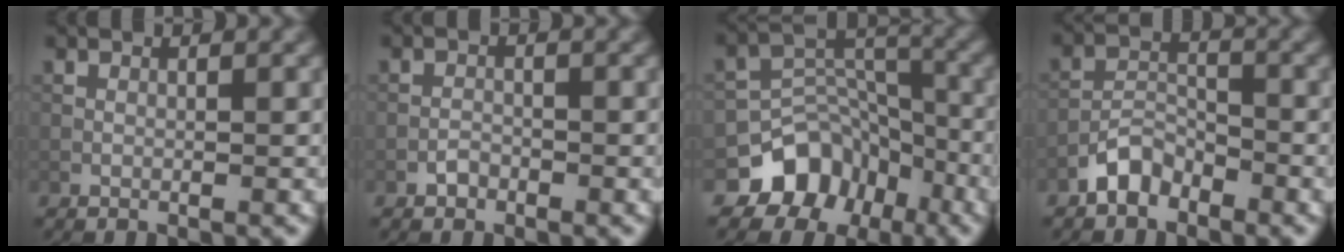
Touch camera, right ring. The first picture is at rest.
{"total": 1.0, "force": [-0.7, 0.6, 0.3], "torque": [-0.003, 0.002, -0.014]}
{"total": 8.2, "force": [-5.1, 6.1, 1.9], "torque": [-0.010, 0.009, -0.091]}
{"total": 3.2, "force": [-2.4, 1.6, 1.3], "torque": [-0.020, 0.012, -0.053]}